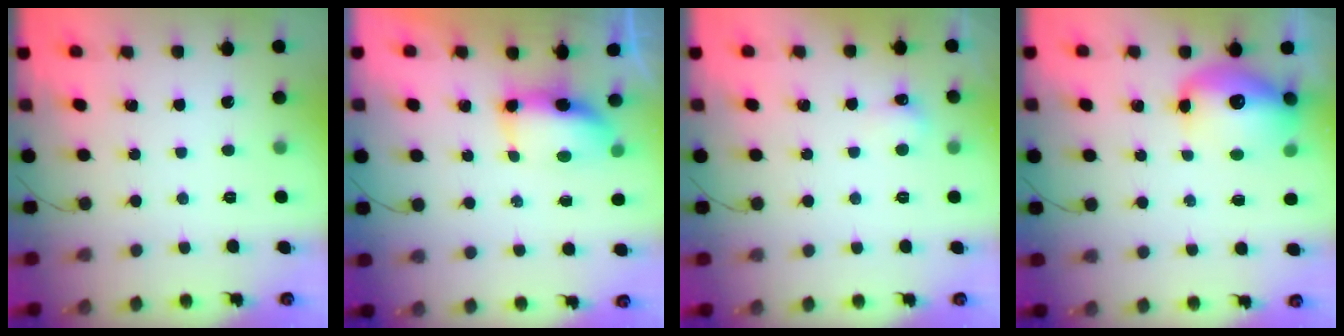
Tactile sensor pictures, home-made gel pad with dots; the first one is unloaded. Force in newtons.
{"total": 7.0, "press": 7.0, "slide": 0.5}
{"total": 3.8, "press": 3.7, "slide": 1.1}
{"total": 13.6, "press": 13.2, "slide": 3.2}